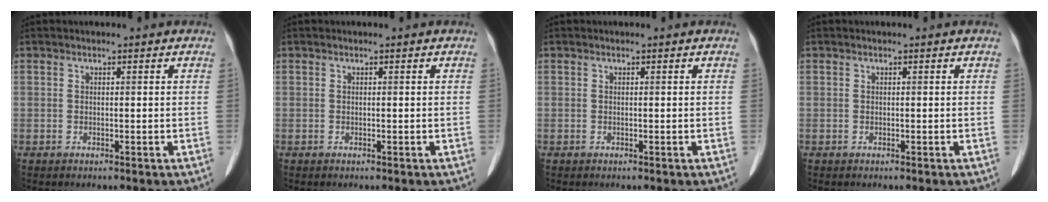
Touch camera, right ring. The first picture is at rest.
{"total": 0.0}
{"total": 0.0}
{"total": 0.0}